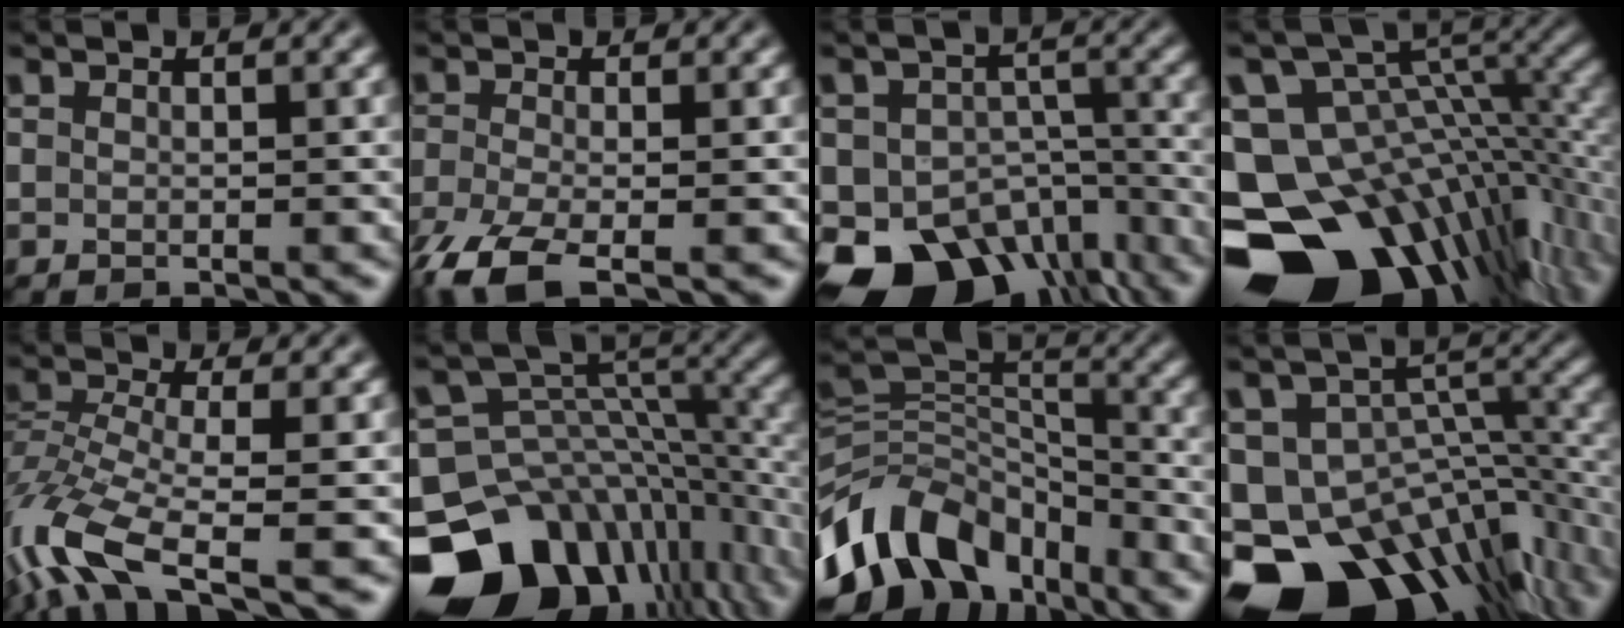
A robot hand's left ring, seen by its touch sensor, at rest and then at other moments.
{"total": 6.0, "force": [-4.0, 1.6, 4.1], "torque": [-0.096, -0.016, -0.085]}
{"total": 12.1, "force": [-7.7, 7.6, 5.5], "torque": [-0.082, -0.022, -0.106]}
{"total": 18.6, "force": [-8.0, 12.0, 11.6], "torque": [-0.186, 0.014, -0.104]}
{"total": 9.6, "force": [-5.8, 2.7, 7.1], "torque": [-0.158, -0.006, -0.116]}
{"total": 15.8, "force": [-8.3, 10.6, 8.3], "torque": [-0.169, -0.024, -0.129]}
{"total": 11.4, "force": [-6.5, 7.0, 6.2], "torque": [-0.105, 0.023, -0.137]}
{"total": 18.0, "force": [-11.7, 10.9, 8.4], "torque": [-0.143, -0.023, -0.153]}